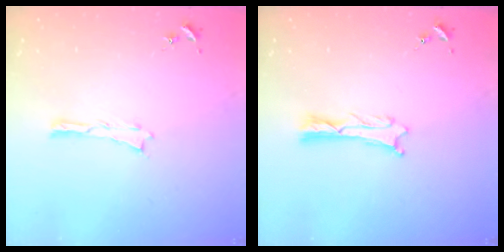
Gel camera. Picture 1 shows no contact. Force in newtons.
{"total": 1.3, "press": 1.2, "slide": 0.1}